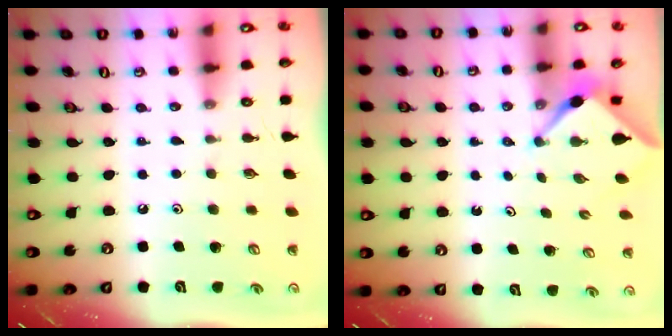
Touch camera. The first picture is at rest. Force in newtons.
{"total": 3.1, "press": 3.1, "slide": 0.4}